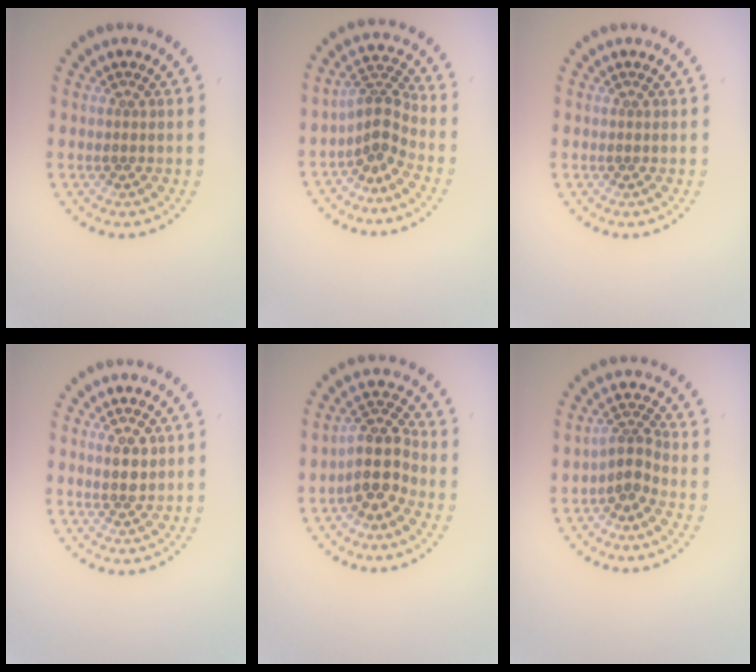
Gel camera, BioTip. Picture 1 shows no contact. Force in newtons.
{"total": 3.0, "press": 1.9, "slide": 2.3}
{"total": 0.0}
{"total": 2.1, "press": 2.0, "slide": 0.7}
{"total": 3.8, "press": 3.1, "slide": 2.2}
{"total": 2.3, "press": 1.6, "slide": 1.7}